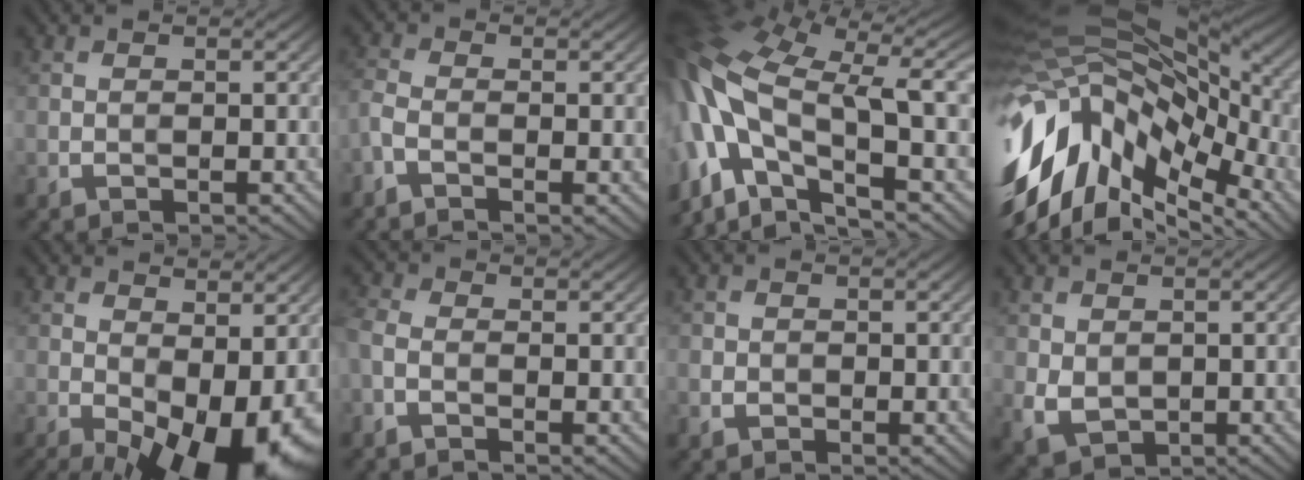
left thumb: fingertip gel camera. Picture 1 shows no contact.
{"total": 2.8, "force": [-1.5, 1.2, 2.1], "torque": [-0.060, -0.005, -0.039]}
{"total": 16.6, "force": [-1.9, 7.3, 14.7], "torque": [-0.334, 0.003, -0.026]}
{"total": 17.7, "force": [-5.3, 10.2, 13.4], "torque": [-0.269, -0.018, -0.083]}
{"total": 15.2, "force": [-4.6, 7.4, 12.4], "torque": [-0.193, -0.022, -0.047]}
{"total": 3.6, "force": [-1.2, 2.0, 2.7], "torque": [-0.073, -0.004, -0.028]}
{"total": 1.5, "force": [-0.4, 1.3, 0.8], "torque": [-0.012, -0.004, -0.004]}
{"total": 2.8, "force": [0.5, 2.3, 1.6], "torque": [-0.039, -0.008, 0.016]}